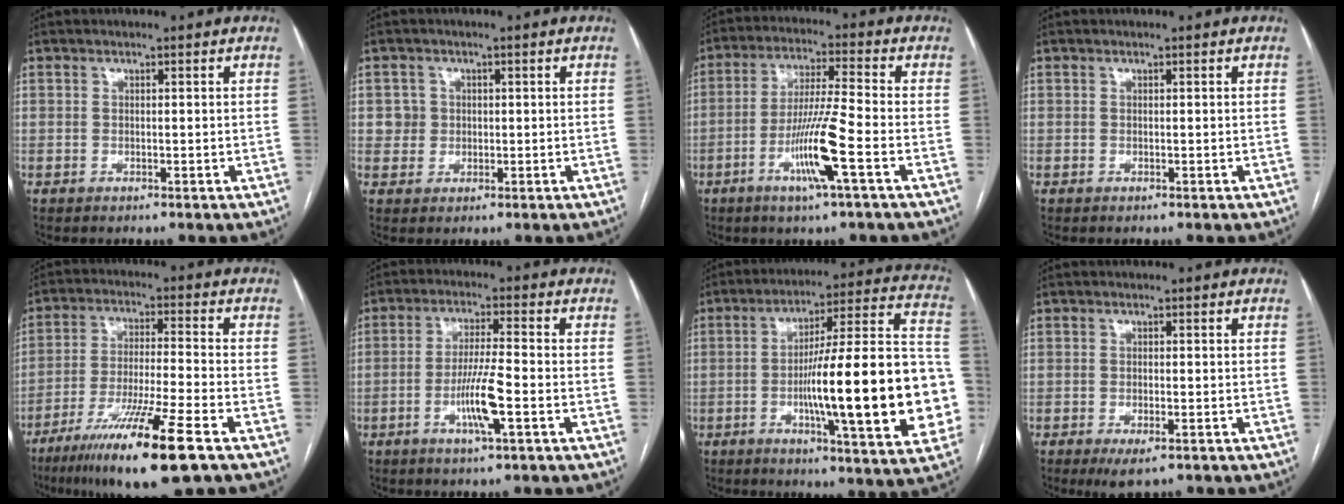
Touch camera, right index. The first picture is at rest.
{"total": 2.8, "force": [0.6, 2.7, 0.0], "torque": [0.011, 0.006, 0.009]}
{"total": 10.3, "force": [-4.0, -0.6, 9.4], "torque": [-0.184, -0.010, -0.078]}
{"total": 0.0}
{"total": 15.1, "force": [-9.2, -0.4, 12.0], "torque": [-0.224, -0.042, -0.162]}
{"total": 7.2, "force": [-2.5, 0.1, 6.7], "torque": [-0.129, -0.007, -0.048]}
{"total": 25.1, "force": [-4.5, 2.8, 24.5], "torque": [-0.292, 0.020, -0.064]}
{"total": 3.9, "force": [-2.4, 1.1, 2.8], "torque": [-0.047, -0.007, -0.031]}